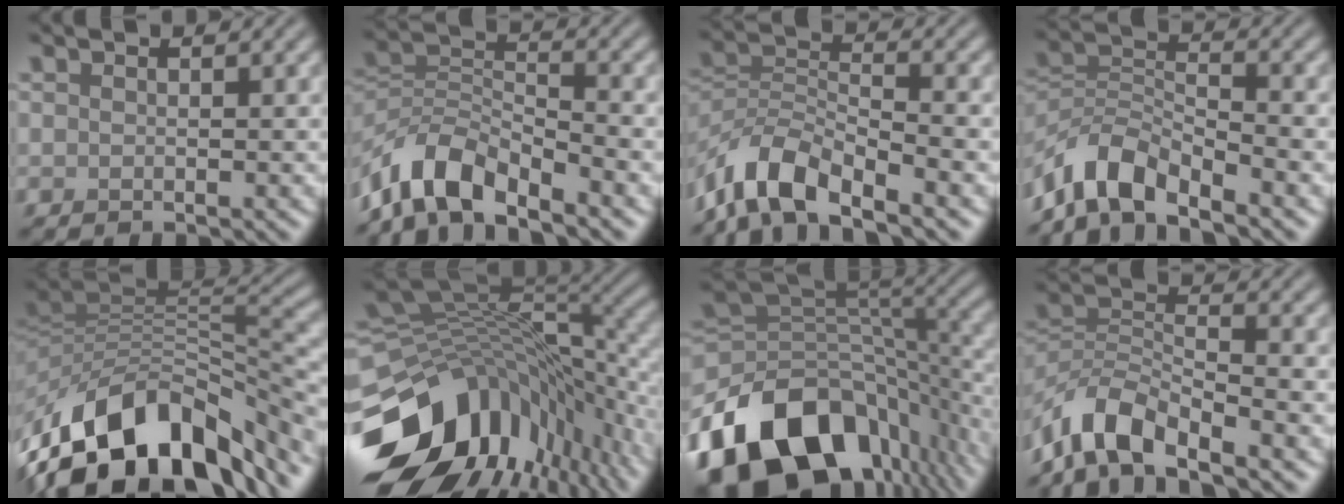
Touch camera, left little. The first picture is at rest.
{"total": 6.6, "force": [-5.2, 2.3, 3.3], "torque": [-0.055, 0.000, -0.110]}
{"total": 7.2, "force": [-5.4, 2.4, 4.1], "torque": [-0.071, 0.001, -0.115]}
{"total": 6.2, "force": [-5.0, 2.1, 2.9], "torque": [-0.047, 0.001, -0.108]}
{"total": 12.8, "force": [-6.8, 6.9, 8.5], "torque": [-0.141, 0.018, -0.126]}
{"total": 16.3, "force": [-6.5, 10.5, 10.6], "torque": [-0.198, -0.036, -0.090]}
{"total": 16.3, "force": [-8.8, 10.1, 9.3], "torque": [-0.195, -0.003, -0.140]}
{"total": 6.6, "force": [-5.1, 2.2, 3.6], "torque": [-0.060, 0.002, -0.110]}